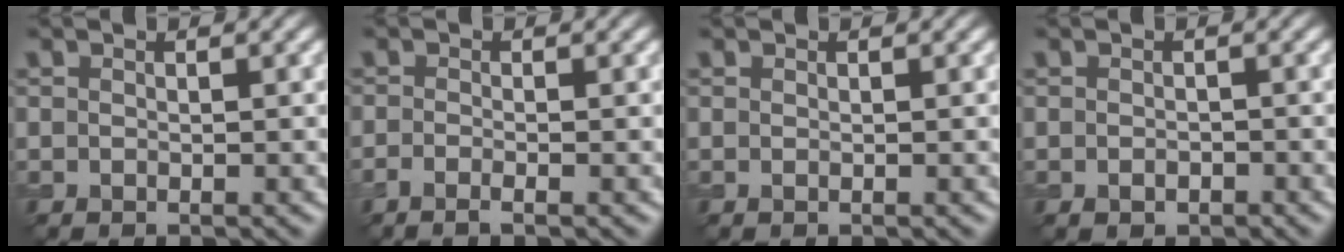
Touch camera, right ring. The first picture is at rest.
{"total": 1.0, "force": [-0.8, -0.2, 0.6], "torque": [-0.017, -0.005, -0.018]}
{"total": 0.0}
{"total": 0.6, "force": [-0.3, 0.4, 0.0], "torque": [0.004, 0.000, -0.006]}